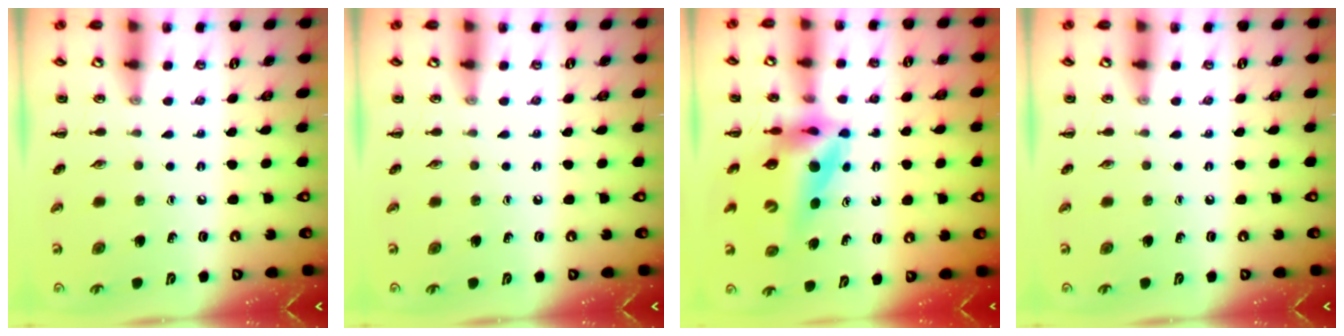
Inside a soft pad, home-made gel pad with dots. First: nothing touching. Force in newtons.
{"total": 0.0}
{"total": 10.6, "press": 10.1, "slide": 3.3}
{"total": 0.0}